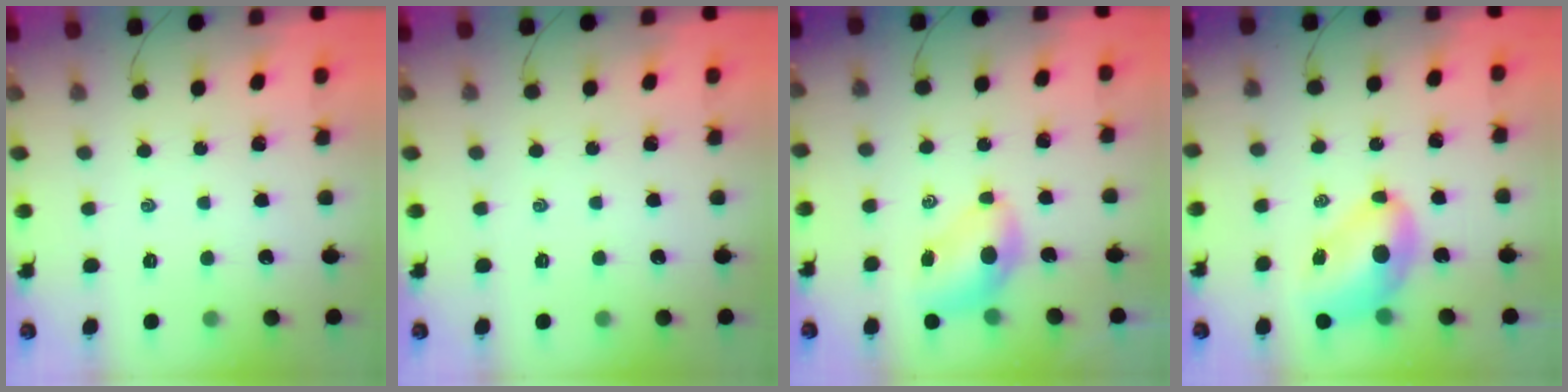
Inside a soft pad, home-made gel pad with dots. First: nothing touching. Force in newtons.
{"total": 0.0}
{"total": 6.0, "press": 5.9, "slide": 0.7}
{"total": 7.3, "press": 7.3, "slide": 1.1}